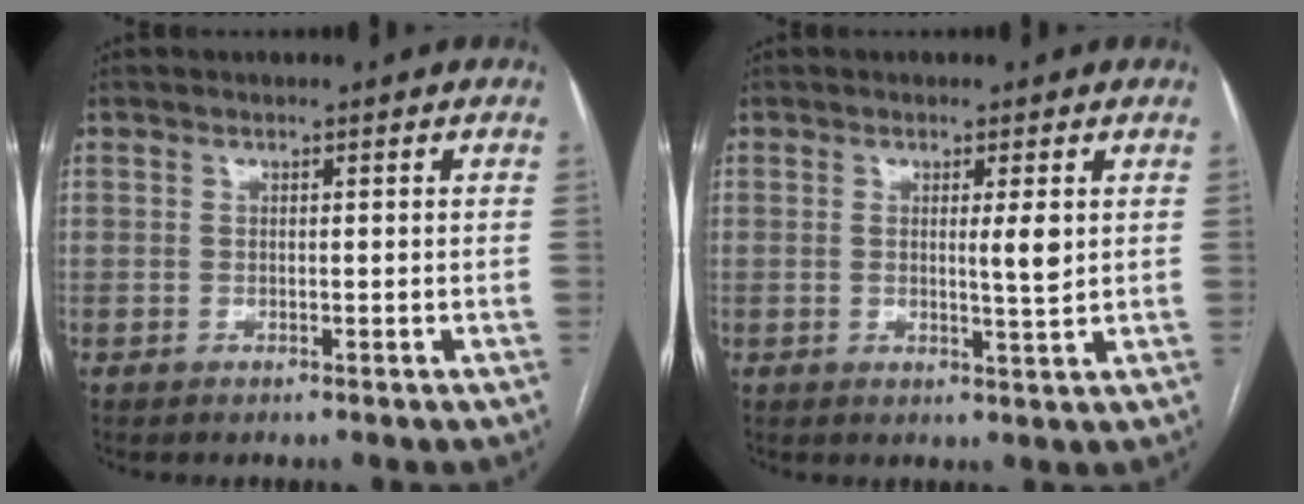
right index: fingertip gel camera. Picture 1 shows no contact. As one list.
[{"total": 3.1, "force": [0.7, 0.2, 3.0], "torque": [-0.048, -0.005, 0.010]}]